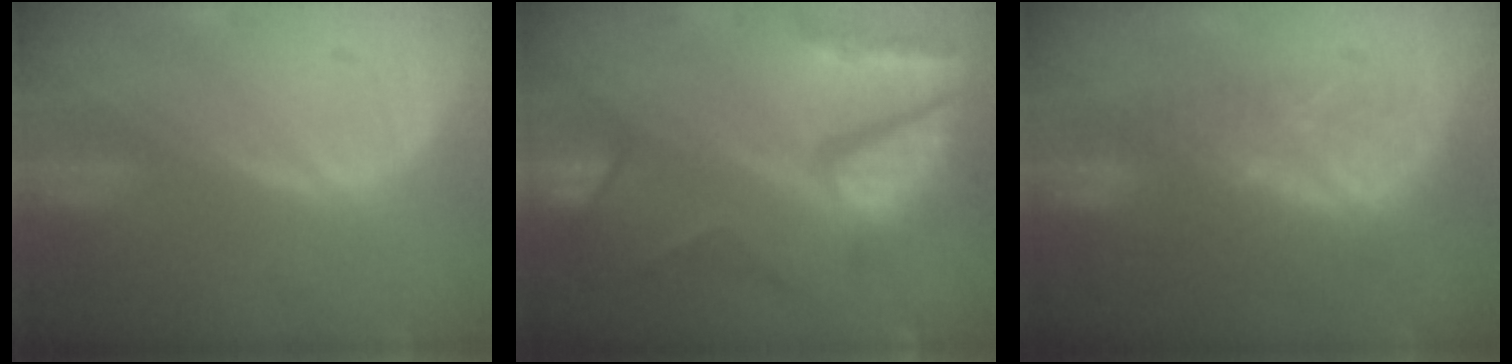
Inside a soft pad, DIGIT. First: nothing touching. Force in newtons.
{"total": 11.2, "press": 9.2, "slide": 6.4}
{"total": 8.5, "press": 7.4, "slide": 4.1}